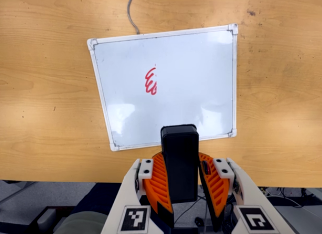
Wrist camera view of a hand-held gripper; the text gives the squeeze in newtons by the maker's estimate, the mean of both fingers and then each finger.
{"total": 9.0, "left": 8.7, "right": 9.3}